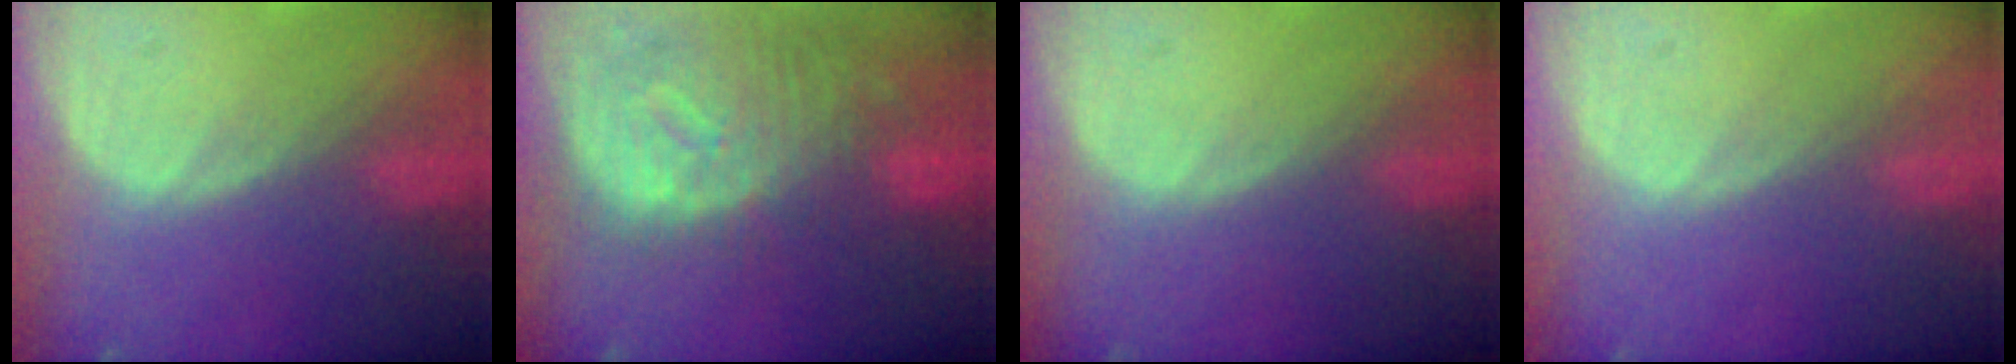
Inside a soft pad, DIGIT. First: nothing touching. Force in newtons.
{"total": 12.2, "press": 10.5, "slide": 6.1}
{"total": 0.0}
{"total": 0.0}